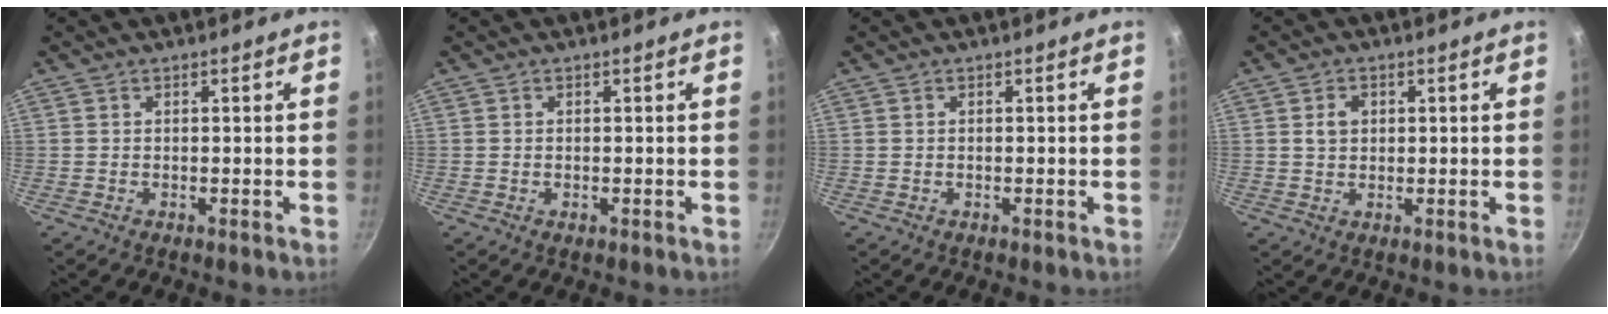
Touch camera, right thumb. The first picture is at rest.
{"total": 0.7, "force": [-0.2, 0.4, 0.5], "torque": [-0.010, 0.002, -0.004]}
{"total": 0.0}
{"total": 3.1, "force": [0.6, 2.4, 1.8], "torque": [-0.022, 0.001, 0.011]}